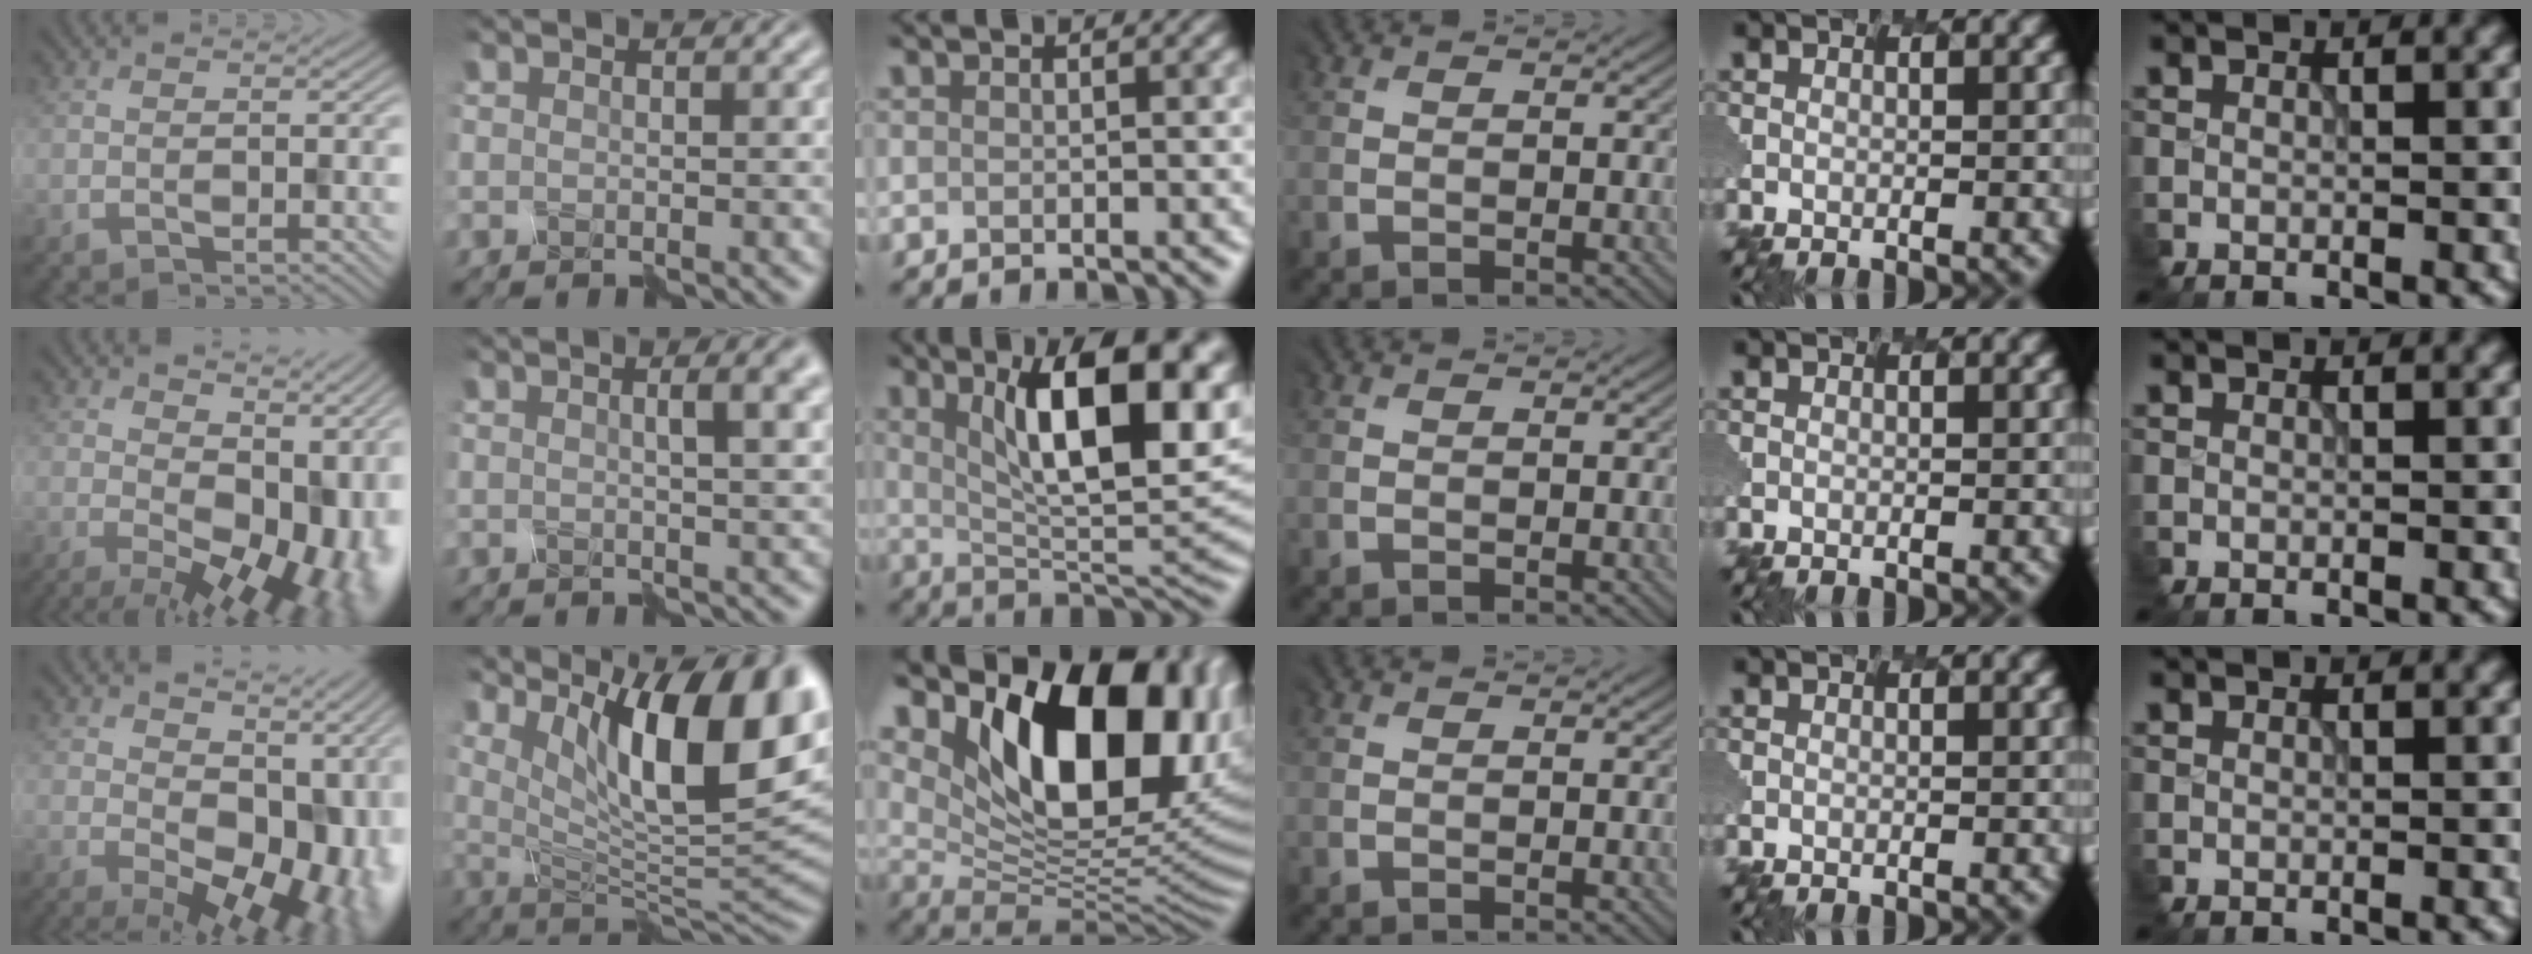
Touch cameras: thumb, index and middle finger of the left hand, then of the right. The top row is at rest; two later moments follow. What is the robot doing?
{"motion": "disassemble", "object": "spray bottle"}